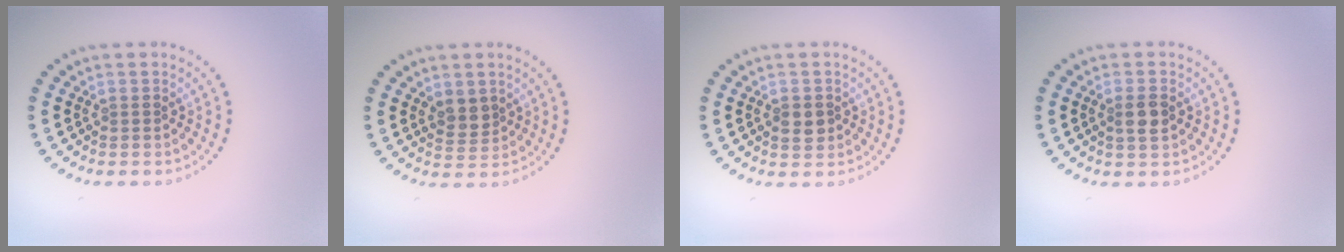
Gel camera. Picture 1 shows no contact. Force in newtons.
{"total": 2.0, "press": 1.7, "slide": 0.9}
{"total": 1.8, "press": 1.8, "slide": 0.3}
{"total": 1.9, "press": 1.8, "slide": 0.6}